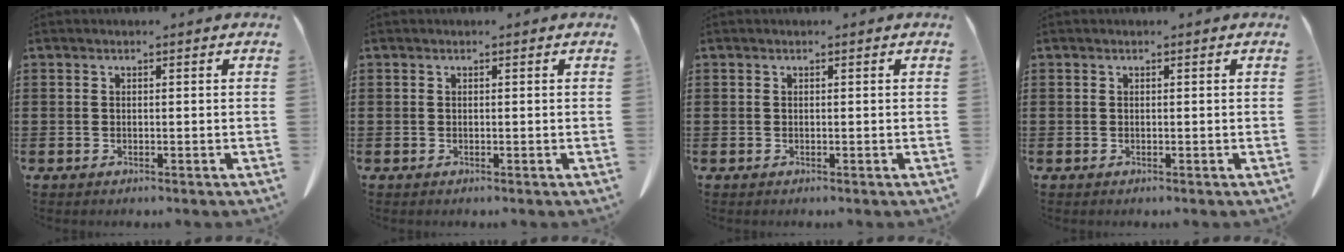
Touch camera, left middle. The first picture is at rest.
{"total": 0.0}
{"total": 0.0}
{"total": 0.0}